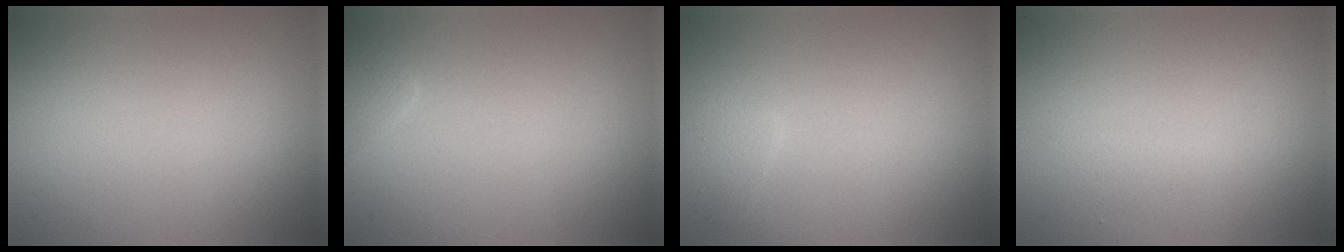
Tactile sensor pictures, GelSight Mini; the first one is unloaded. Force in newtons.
{"total": 1.1, "press": 1.1, "slide": 0.1}
{"total": 1.2, "press": 1.2, "slide": 0.1}
{"total": 0.9, "press": 0.9, "slide": 0.1}